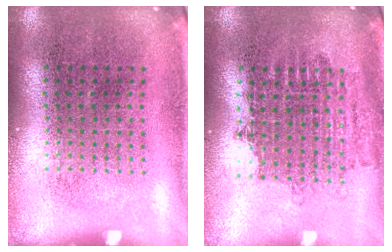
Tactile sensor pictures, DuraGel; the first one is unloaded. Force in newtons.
{"total": 1.8, "press": 1.5, "slide": 1.0}